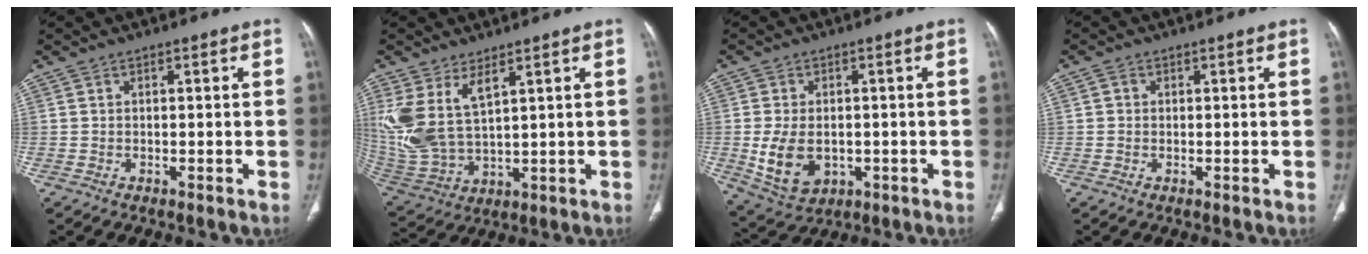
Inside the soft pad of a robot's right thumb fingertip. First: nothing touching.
{"total": 13.0, "force": [5.7, 6.3, 9.9], "torque": [-0.221, -0.024, 0.135]}
{"total": 9.7, "force": [-1.4, 6.7, 7.0], "torque": [-0.122, -0.003, -0.005]}
{"total": 1.0, "force": [0.1, 0.9, 0.3], "torque": [-0.002, 0.002, 0.001]}